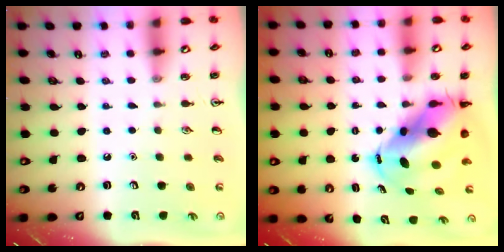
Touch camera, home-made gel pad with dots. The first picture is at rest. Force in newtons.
{"total": 10.9, "press": 10.5, "slide": 2.9}